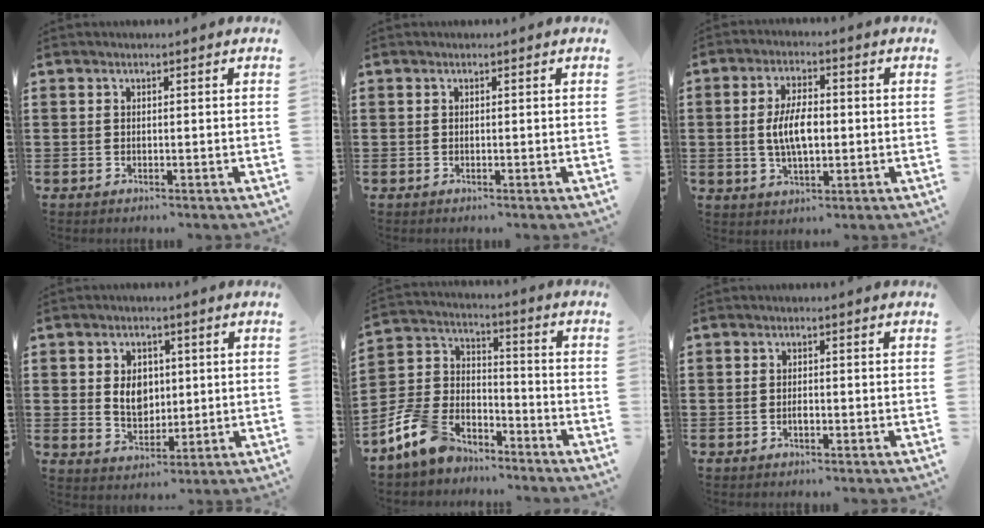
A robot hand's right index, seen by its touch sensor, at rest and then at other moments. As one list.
[{"total": 0.0}, {"total": 6.5, "force": [-0.2, 2.8, 5.8], "torque": [-0.115, -0.002, -0.010]}, {"total": 5.5, "force": [0.7, 4.2, 3.5], "torque": [-0.063, 0.008, 0.007]}, {"total": 9.0, "force": [-6.8, 4.9, 3.4], "torque": [-0.106, 0.017, -0.138]}, {"total": 1.1, "force": [-0.4, 0.6, 0.8], "torque": [-0.017, -0.003, -0.006]}]